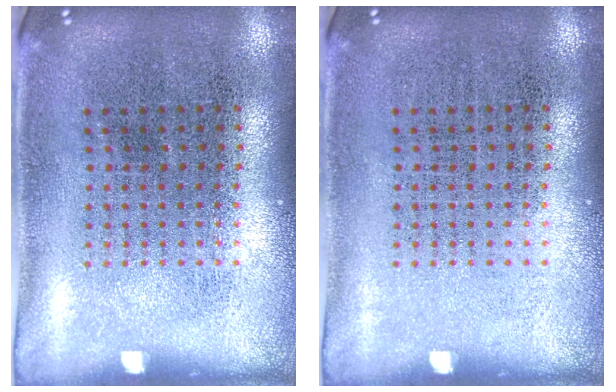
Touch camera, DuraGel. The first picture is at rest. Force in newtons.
{"total": 0.0}